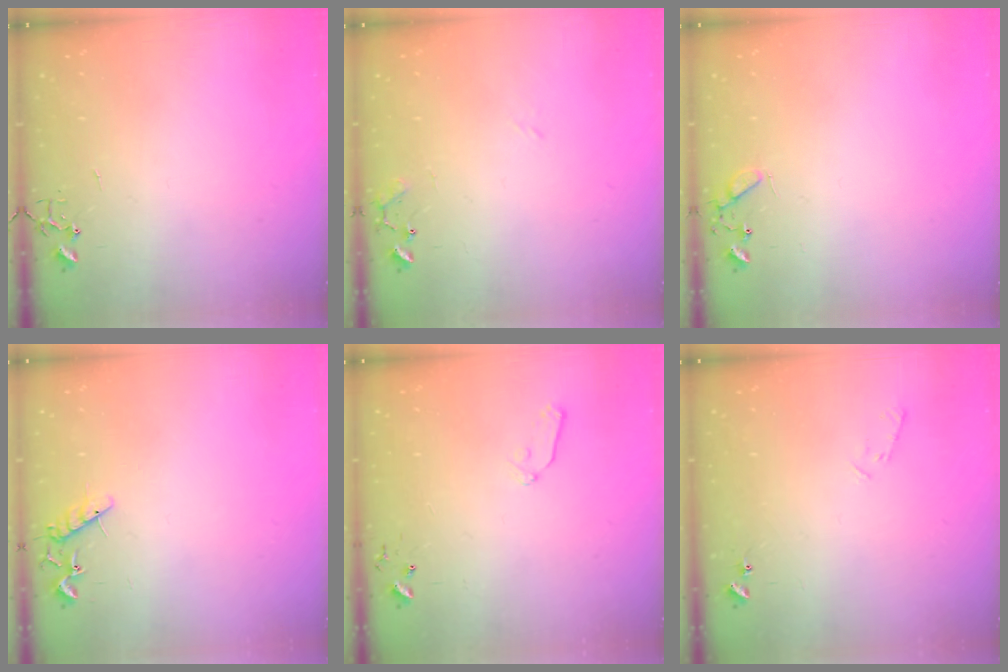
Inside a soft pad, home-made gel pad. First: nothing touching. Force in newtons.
{"total": 9.5, "press": 9.5, "slide": 0.7}
{"total": 6.1, "press": 6.1, "slide": 0.5}
{"total": 10.4, "press": 10.3, "slide": 0.9}
{"total": 6.5, "press": 6.4, "slide": 1.0}
{"total": 5.3, "press": 5.2, "slide": 0.9}